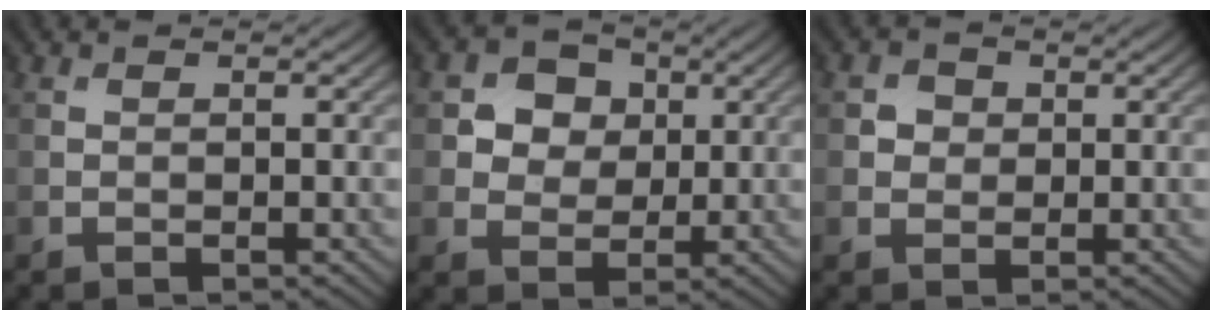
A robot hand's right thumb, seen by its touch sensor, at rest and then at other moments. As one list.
[{"total": 5.5, "force": [1.7, 4.8, 2.2], "torque": [-0.062, 0.000, 0.025]}, {"total": 2.1, "force": [0.3, 1.9, 0.7], "torque": [-0.012, -0.002, 0.002]}]